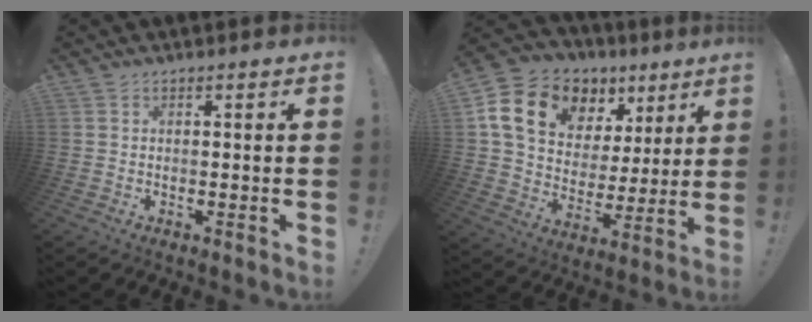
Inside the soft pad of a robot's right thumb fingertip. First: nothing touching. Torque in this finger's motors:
{"motor_torque": [2.47, 2.52, 0.47, 0.46, 0.13]}